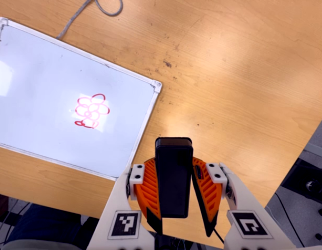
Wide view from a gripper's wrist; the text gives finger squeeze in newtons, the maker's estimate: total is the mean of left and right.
{"total": 8.9, "left": 6.8, "right": 11.0}